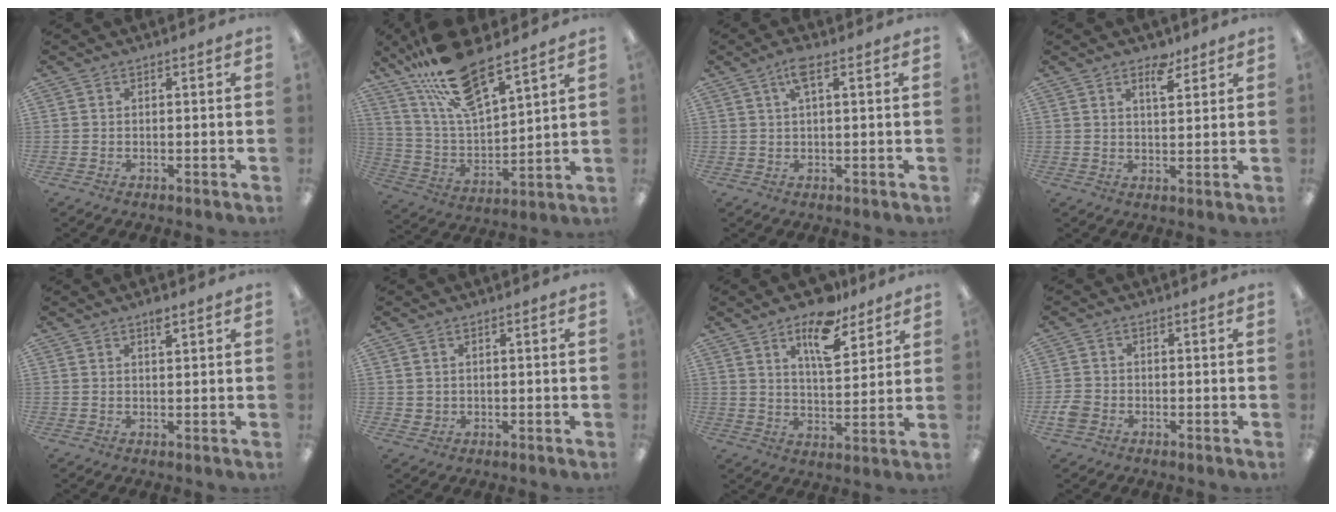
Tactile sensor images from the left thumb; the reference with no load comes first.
{"total": 18.3, "force": [14.1, 4.8, 10.6], "torque": [-0.217, -0.073, 0.247]}
{"total": 4.7, "force": [2.1, 1.2, 4.0], "torque": [-0.076, 0.005, 0.033]}
{"total": 2.9, "force": [2.3, 1.1, 1.4], "torque": [-0.007, -0.012, 0.036]}
{"total": 2.4, "force": [1.7, 0.7, 1.5], "torque": [-0.019, -0.006, 0.027]}
{"total": 1.7, "force": [1.0, 1.4, 0.2], "torque": [-0.006, 0.003, 0.018]}
{"total": 12.6, "force": [8.4, 5.5, 7.7], "torque": [-0.107, -0.044, 0.140]}
{"total": 3.0, "force": [-1.2, 2.3, 1.4], "torque": [-0.020, 0.008, -0.022]}